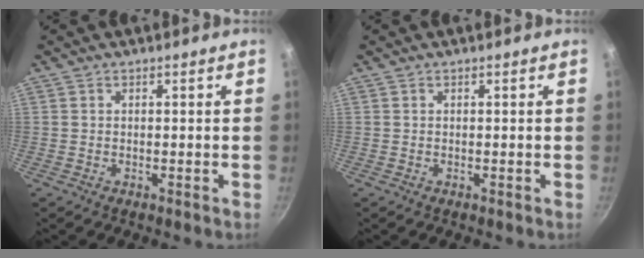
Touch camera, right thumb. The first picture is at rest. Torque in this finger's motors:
{"motor_torque": [-0.34, 0.09, -0.06, -0.18, 0.02]}